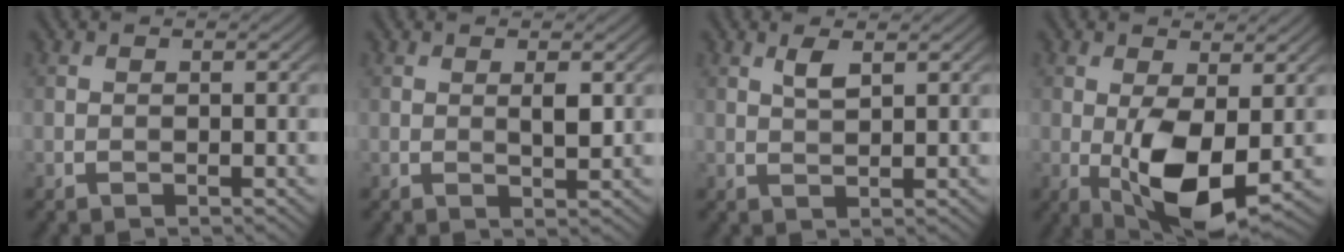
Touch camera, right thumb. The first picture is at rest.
{"total": 1.9, "force": [0.6, 0.5, 1.8], "torque": [-0.037, -0.005, 0.011]}
{"total": 2.2, "force": [1.2, 0.6, 1.7], "torque": [-0.038, 0.001, 0.025]}
{"total": 8.3, "force": [-1.2, 3.7, 7.3], "torque": [-0.149, -0.012, -0.013]}